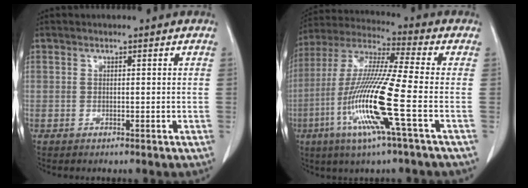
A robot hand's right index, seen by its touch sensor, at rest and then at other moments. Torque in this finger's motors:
{"motor_torque": [2.14, 0.00, 1.05, 0.21]}